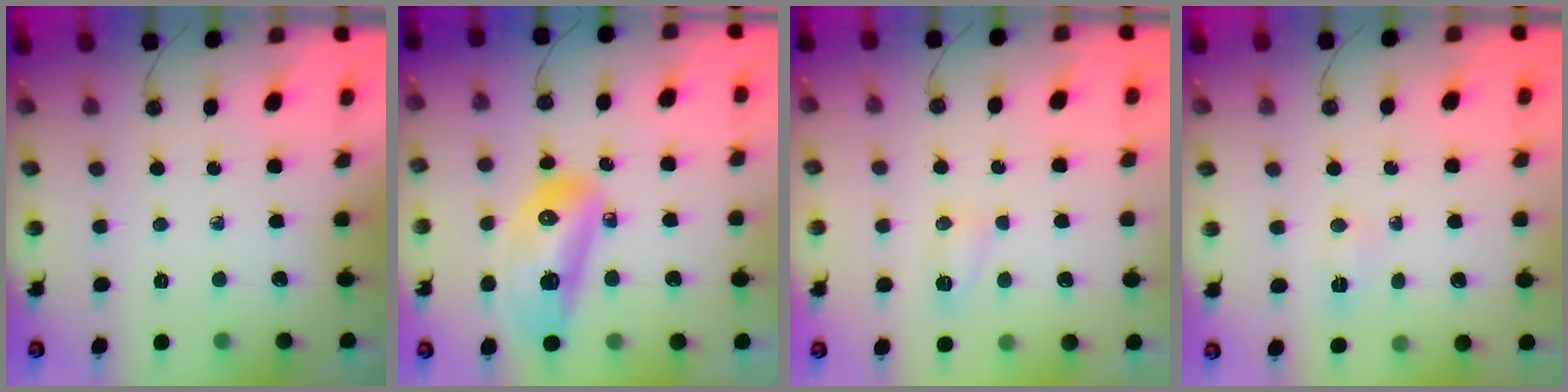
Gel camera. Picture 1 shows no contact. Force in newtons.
{"total": 16.6, "press": 16.5, "slide": 2.1}
{"total": 6.0, "press": 6.0, "slide": 0.7}
{"total": 4.7, "press": 4.4, "slide": 1.7}